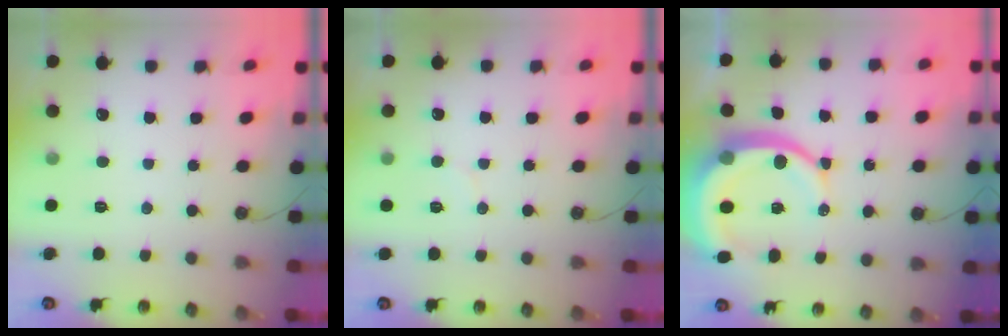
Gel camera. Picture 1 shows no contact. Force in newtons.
{"total": 4.9, "press": 4.9, "slide": 0.3}
{"total": 13.1, "press": 13.0, "slide": 1.5}